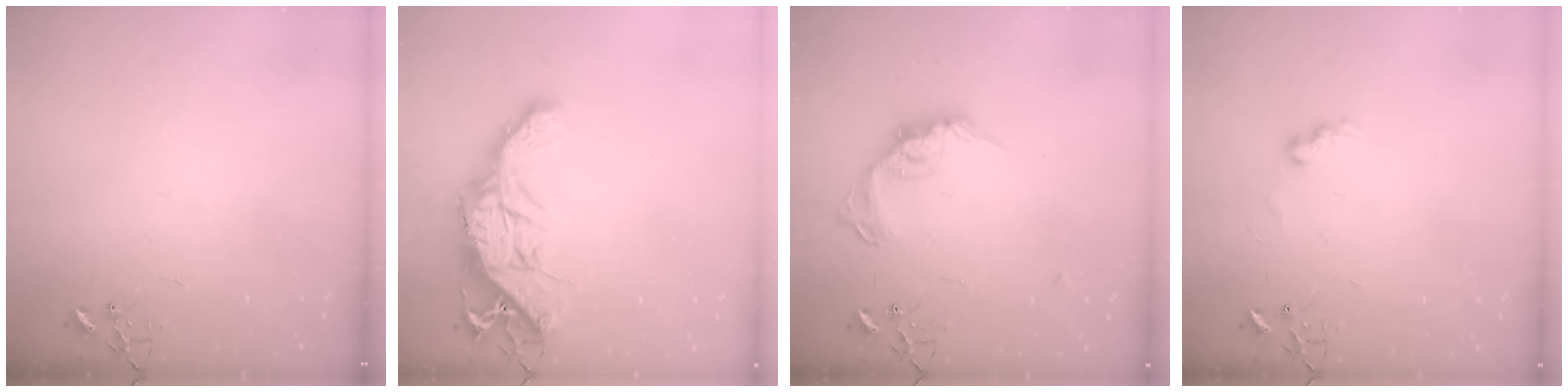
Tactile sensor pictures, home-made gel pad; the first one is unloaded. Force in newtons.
{"total": 16.1, "press": 16.0, "slide": 1.6}
{"total": 14.2, "press": 14.2, "slide": 0.6}
{"total": 6.6, "press": 6.5, "slide": 0.9}